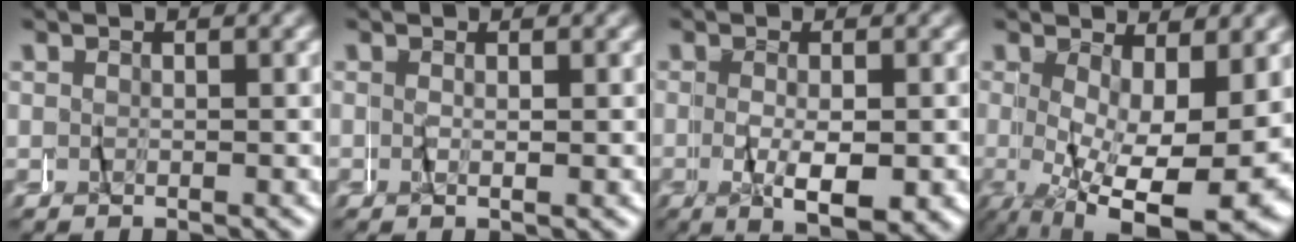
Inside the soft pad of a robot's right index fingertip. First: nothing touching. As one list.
[{"total": 0.5, "force": [0.0, -0.5, 0.1], "torque": [-0.010, -0.001, 0.001]}, {"total": 5.7, "force": [-2.1, 1.9, 5.0], "torque": [-0.079, -0.016, -0.024]}, {"total": 11.1, "force": [-2.7, 3.8, 10.1], "torque": [-0.148, -0.036, -0.020]}]